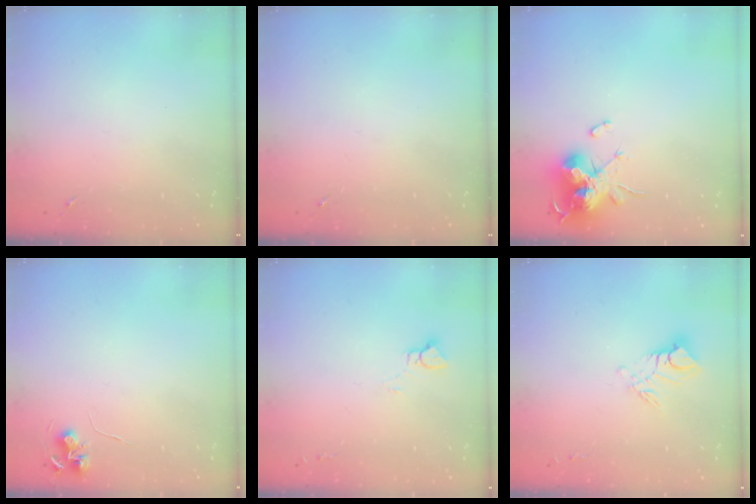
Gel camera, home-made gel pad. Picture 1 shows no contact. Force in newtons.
{"total": 0.0}
{"total": 15.7, "press": 15.7, "slide": 0.1}
{"total": 6.0, "press": 6.0, "slide": 0.4}
{"total": 3.9, "press": 3.9, "slide": 0.4}
{"total": 10.0, "press": 9.9, "slide": 1.0}